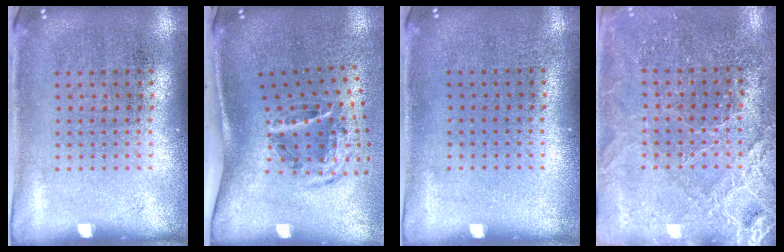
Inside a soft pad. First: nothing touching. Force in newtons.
{"total": 2.0, "press": 1.3, "slide": 1.5}
{"total": 0.0}
{"total": 3.0, "press": 2.9, "slide": 0.4}